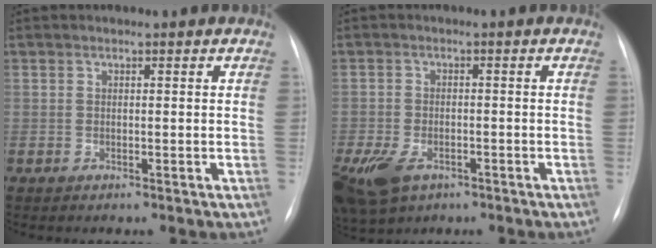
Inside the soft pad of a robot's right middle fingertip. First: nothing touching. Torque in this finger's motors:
{"motor_torque": [0.99, -1.15, 0.40, 0.14]}